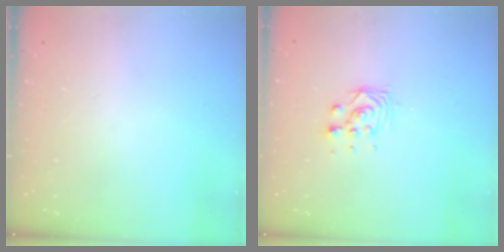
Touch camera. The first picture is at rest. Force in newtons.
{"total": 4.2, "press": 4.2, "slide": 0.3}